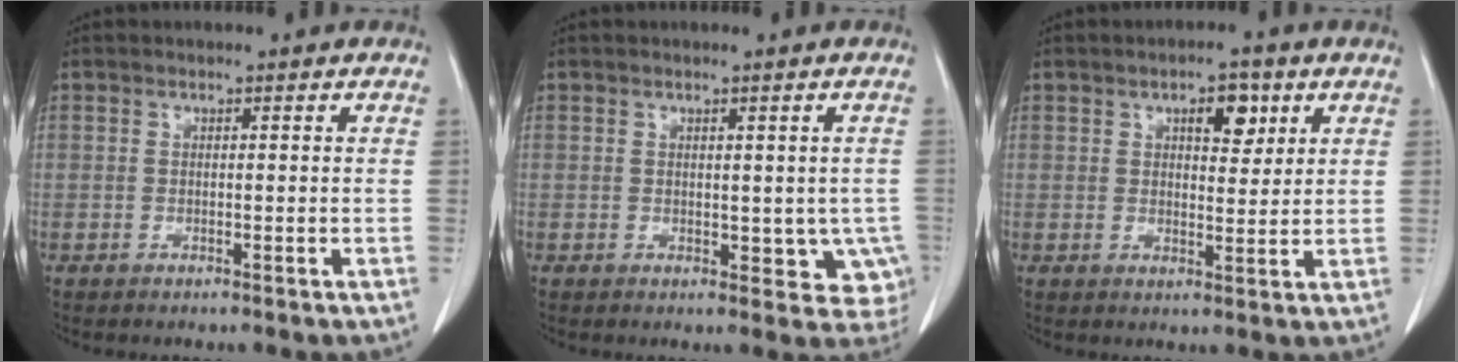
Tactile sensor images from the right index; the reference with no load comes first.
{"total": 5.4, "force": [-0.2, 3.4, 4.3], "torque": [-0.017, -0.003, 0.003]}
{"total": 5.0, "force": [2.4, 2.2, 3.8], "torque": [-0.052, 0.003, 0.035]}